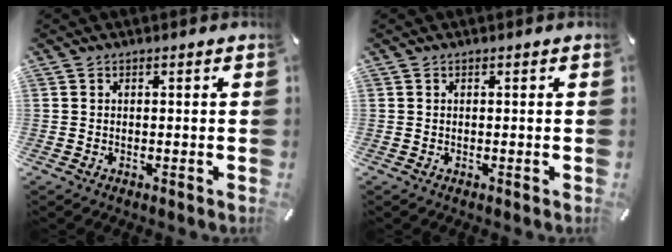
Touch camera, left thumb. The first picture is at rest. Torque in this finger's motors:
{"motor_torque": [-0.01, -0.01, 0.00, 0.00, 0.00]}